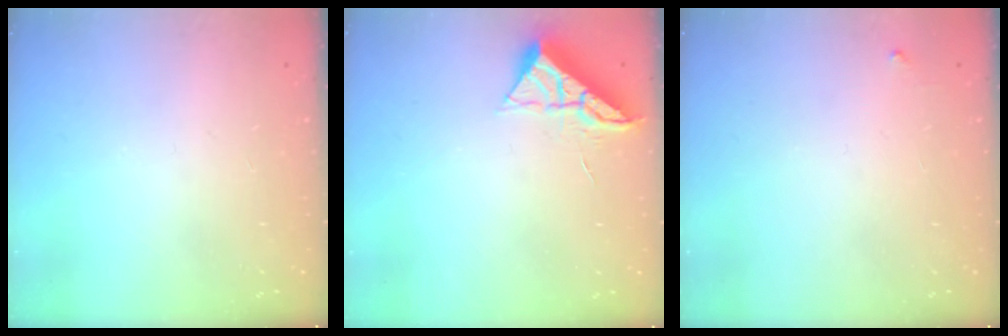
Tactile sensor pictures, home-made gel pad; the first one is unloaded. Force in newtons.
{"total": 6.9, "press": 6.9, "slide": 0.5}
{"total": 3.6, "press": 3.6, "slide": 0.4}